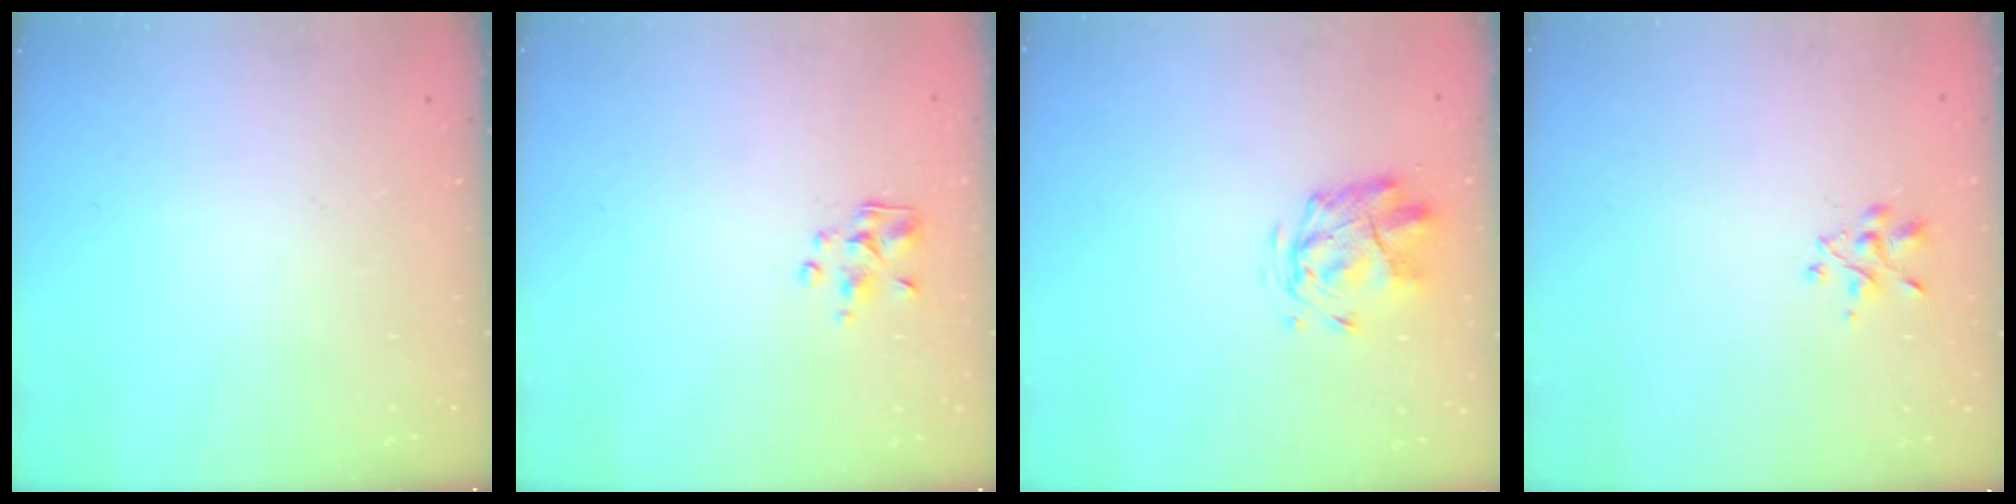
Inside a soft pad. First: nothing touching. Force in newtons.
{"total": 2.5, "press": 2.4, "slide": 0.7}
{"total": 2.8, "press": 2.5, "slide": 1.2}
{"total": 1.7, "press": 1.6, "slide": 0.7}